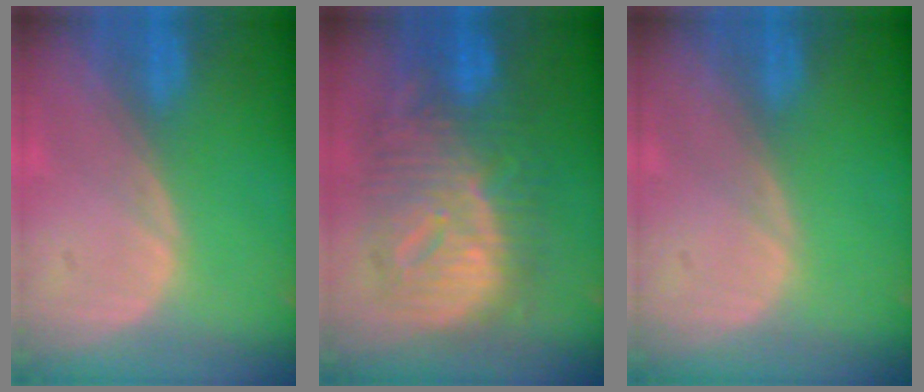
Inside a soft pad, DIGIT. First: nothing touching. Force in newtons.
{"total": 12.5, "press": 12.5, "slide": 1.1}
{"total": 0.0}